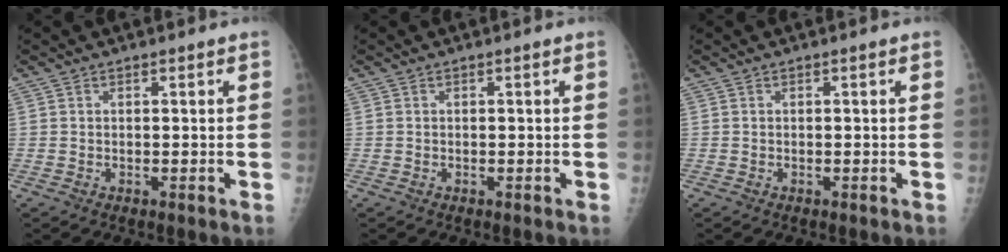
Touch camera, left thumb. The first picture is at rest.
{"total": 0.0}
{"total": 0.0}